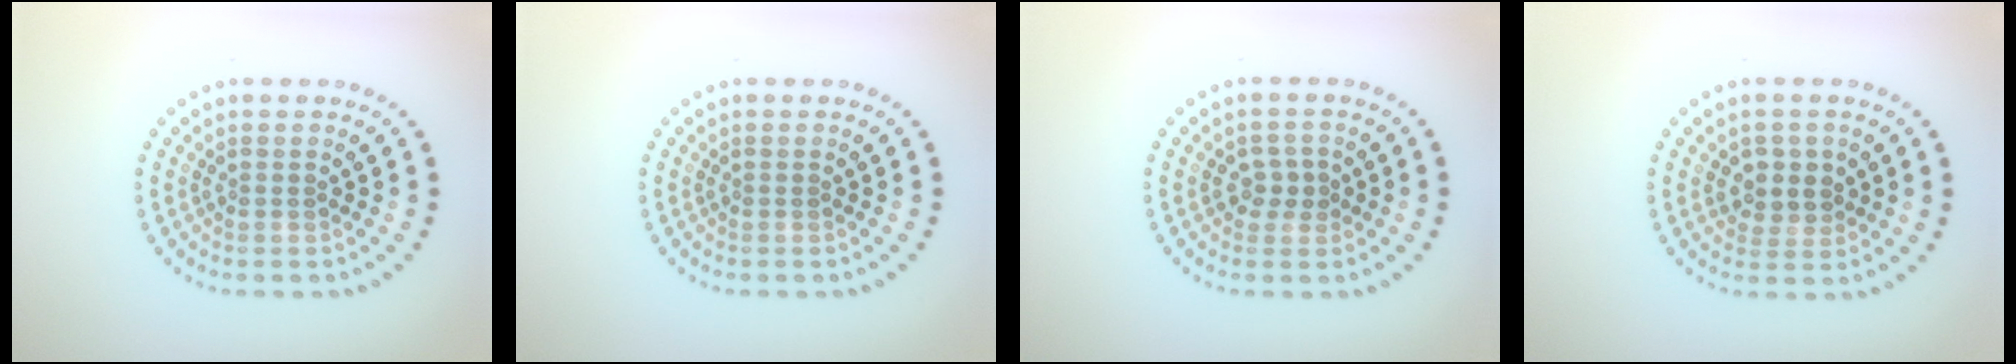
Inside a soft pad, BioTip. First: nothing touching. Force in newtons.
{"total": 0.0}
{"total": 1.9, "press": 1.8, "slide": 0.6}
{"total": 2.6, "press": 2.4, "slide": 1.1}